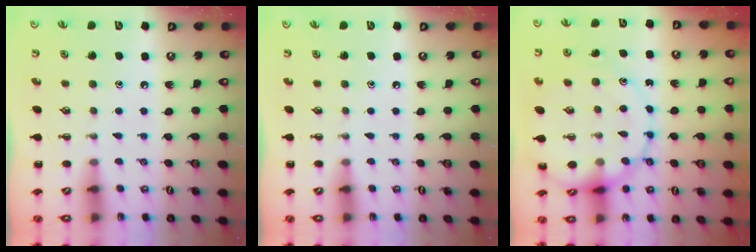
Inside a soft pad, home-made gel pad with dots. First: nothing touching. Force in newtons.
{"total": 0.0}
{"total": 13.9, "press": 13.8, "slide": 1.1}